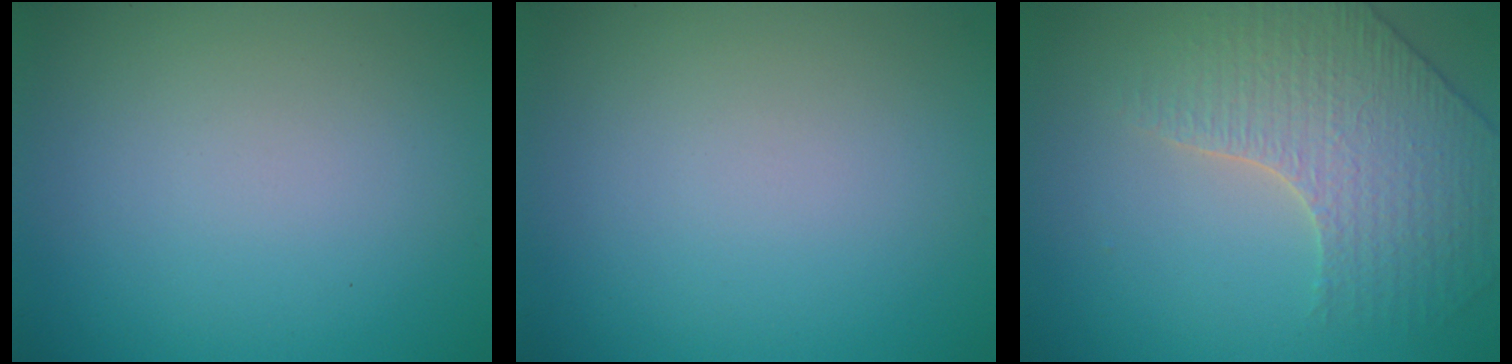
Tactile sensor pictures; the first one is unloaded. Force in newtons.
{"total": 0.0}
{"total": 3.8, "press": 3.8, "slide": 0.5}